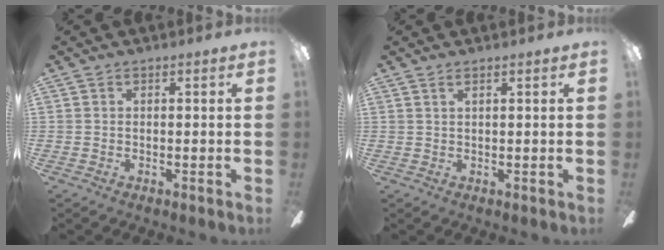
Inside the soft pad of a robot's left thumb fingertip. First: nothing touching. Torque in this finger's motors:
{"motor_torque": [0.00, -0.10, 0.12, 0.00, -0.05]}